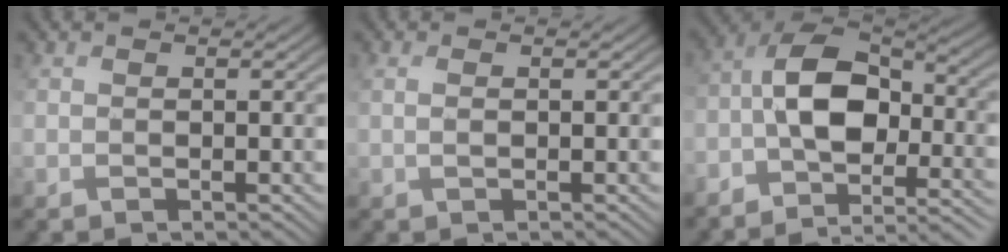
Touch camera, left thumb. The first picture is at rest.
{"total": 1.1, "force": [0.2, 0.3, 1.1], "torque": [-0.025, 0.003, 0.002]}
{"total": 11.7, "force": [-4.5, 5.9, 9.0], "torque": [-0.182, -0.005, -0.093]}